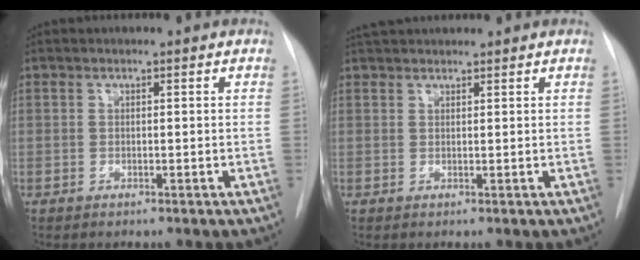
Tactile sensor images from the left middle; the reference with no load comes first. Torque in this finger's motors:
{"motor_torque": [0.37, -0.33, 0.03, 0.01]}